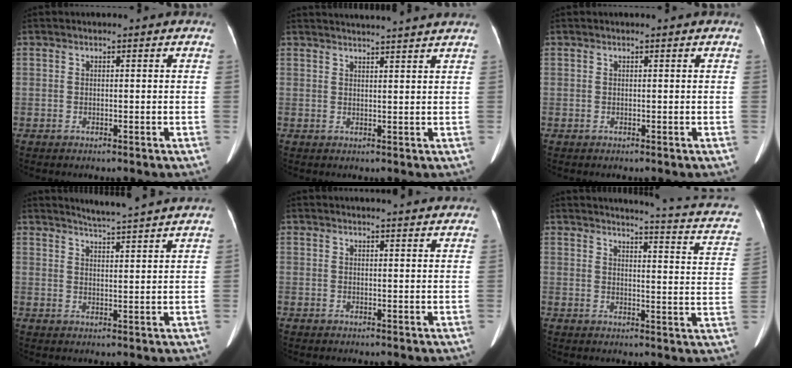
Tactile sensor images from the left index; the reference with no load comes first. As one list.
[{"total": 10.2, "force": [9.6, -1.3, 3.1], "torque": [-0.043, 0.006, 0.113]}, {"total": 0.0}, {"total": 8.5, "force": [7.9, -1.1, 2.7], "torque": [-0.052, 0.006, 0.106]}, {"total": 7.8, "force": [7.3, 0.8, 2.6], "torque": [-0.032, 0.012, 0.071]}, {"total": 12.2, "force": [10.0, 1.2, 7.0], "torque": [-0.094, -0.043, 0.087]}]